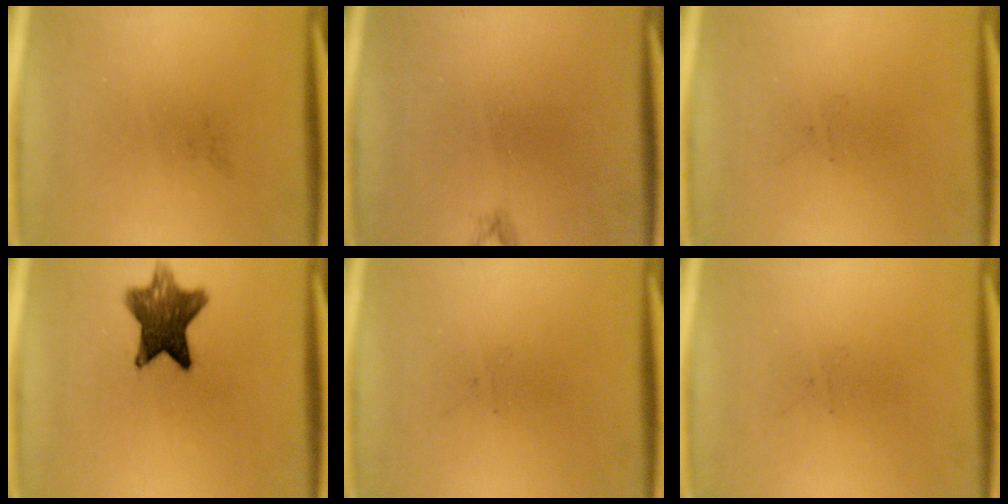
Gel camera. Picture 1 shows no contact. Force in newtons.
{"total": 0.6}
{"total": 0.0}
{"total": 9.5}
{"total": 0.0}
{"total": 0.0}